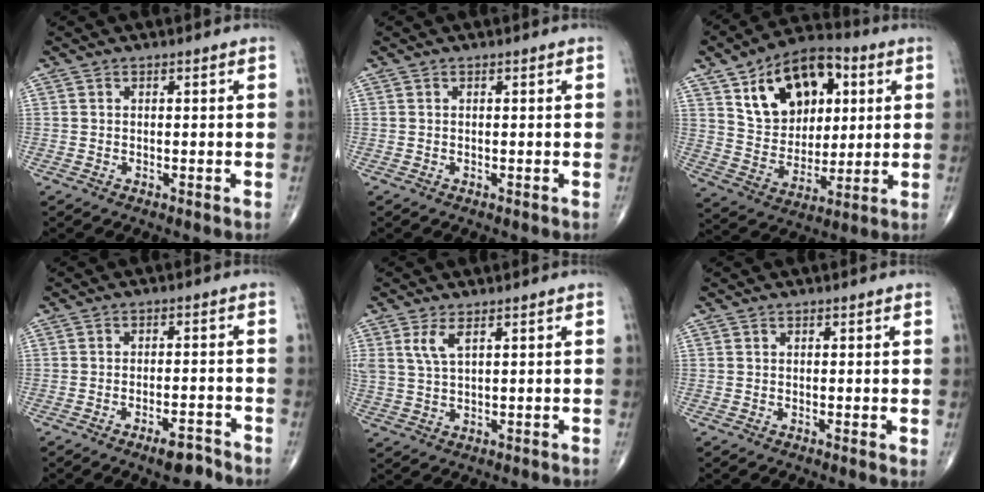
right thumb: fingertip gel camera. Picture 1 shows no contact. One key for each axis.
{"total": 0.0}
{"total": 19.2, "fx": 7.1, "fy": 12.5, "fz": 12.7, "tx": -0.162, "ty": -0.011, "tz": 0.123}
{"total": 4.5, "fx": -3.2, "fy": 1.2, "fz": 2.9, "tx": -0.043, "ty": 0.015, "tz": -0.050}
{"total": 3.8, "fx": 1.9, "fy": 1.2, "fz": 3.1, "tx": -0.071, "ty": -0.006, "tz": 0.048}
{"total": 1.1, "fx": 0.3, "fy": 0.2, "fz": 1.0, "tx": -0.020, "ty": -0.005, "tz": 0.002}